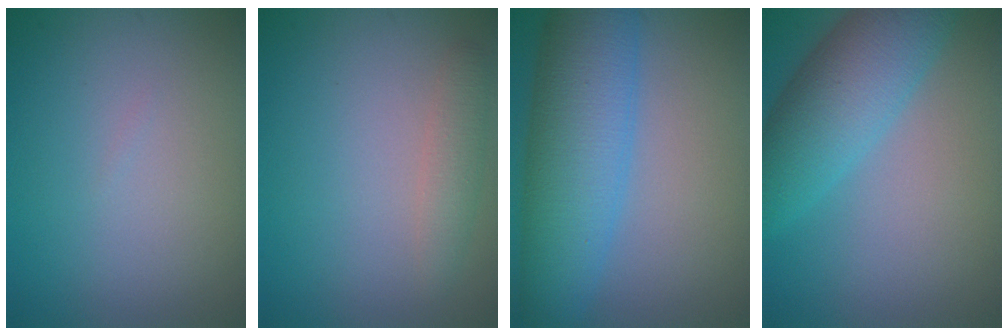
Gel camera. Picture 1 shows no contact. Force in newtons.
{"total": 1.7, "press": 1.7, "slide": 0.0}
{"total": 8.6, "press": 8.6, "slide": 0.3}
{"total": 7.0, "press": 7.0, "slide": 0.3}